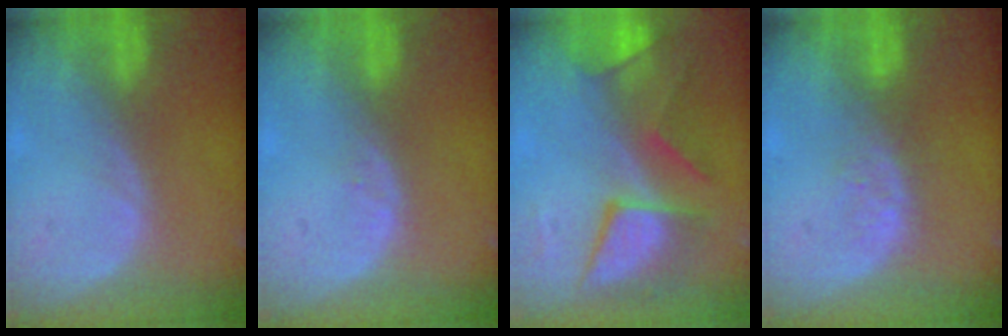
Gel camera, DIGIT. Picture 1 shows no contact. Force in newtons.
{"total": 0.7, "press": 0.6, "slide": 0.2}
{"total": 8.6, "press": 8.5, "slide": 0.4}
{"total": 2.8, "press": 2.8, "slide": 0.3}